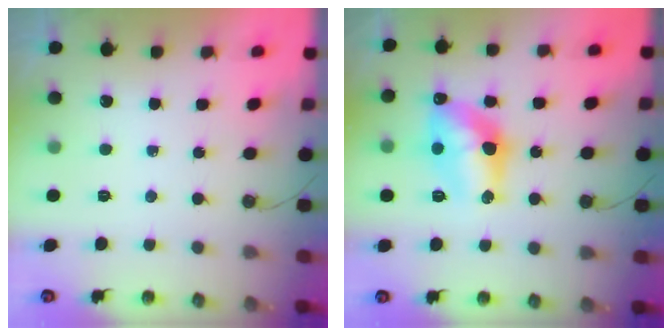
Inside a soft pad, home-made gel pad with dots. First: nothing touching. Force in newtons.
{"total": 12.8, "press": 12.8, "slide": 0.9}